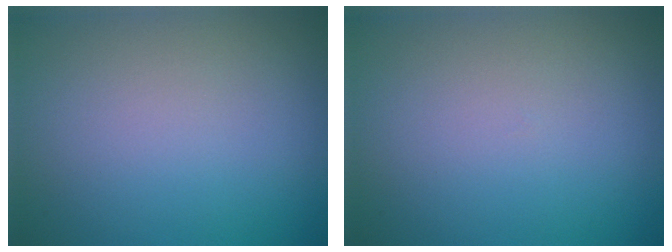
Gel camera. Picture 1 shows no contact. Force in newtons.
{"total": 0.0}